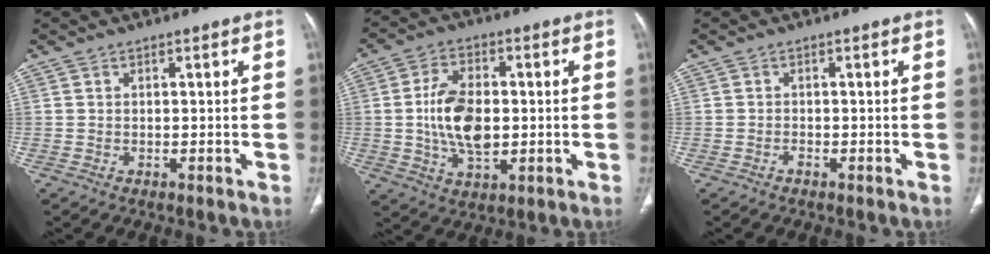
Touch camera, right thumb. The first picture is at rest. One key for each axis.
{"total": 11.7, "fx": -0.2, "fy": 6.9, "fz": 9.5, "tx": -0.163, "ty": 0.002, "tz": -0.001}
{"total": 0.7, "fx": -0.6, "fy": 0.3, "fz": 0.3, "tx": -0.006, "ty": 0.003, "tz": -0.011}